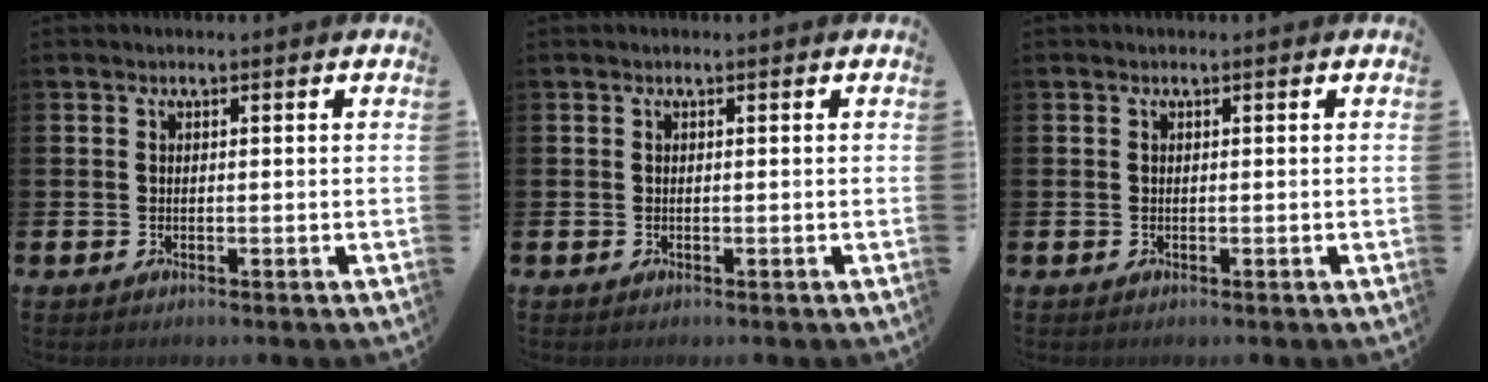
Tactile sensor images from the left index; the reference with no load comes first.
{"total": 0.0}
{"total": 0.0}